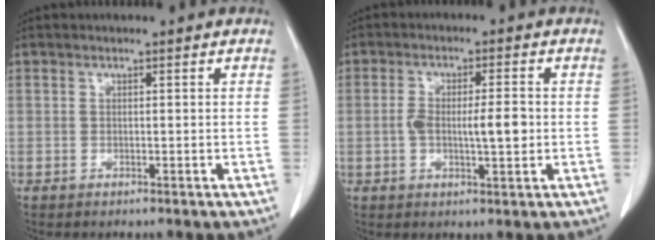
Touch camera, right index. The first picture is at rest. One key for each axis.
{"total": 6.1, "fx": -0.5, "fy": 1.5, "fz": 5.9, "tx": -0.107, "ty": 0.006, "tz": -0.006}